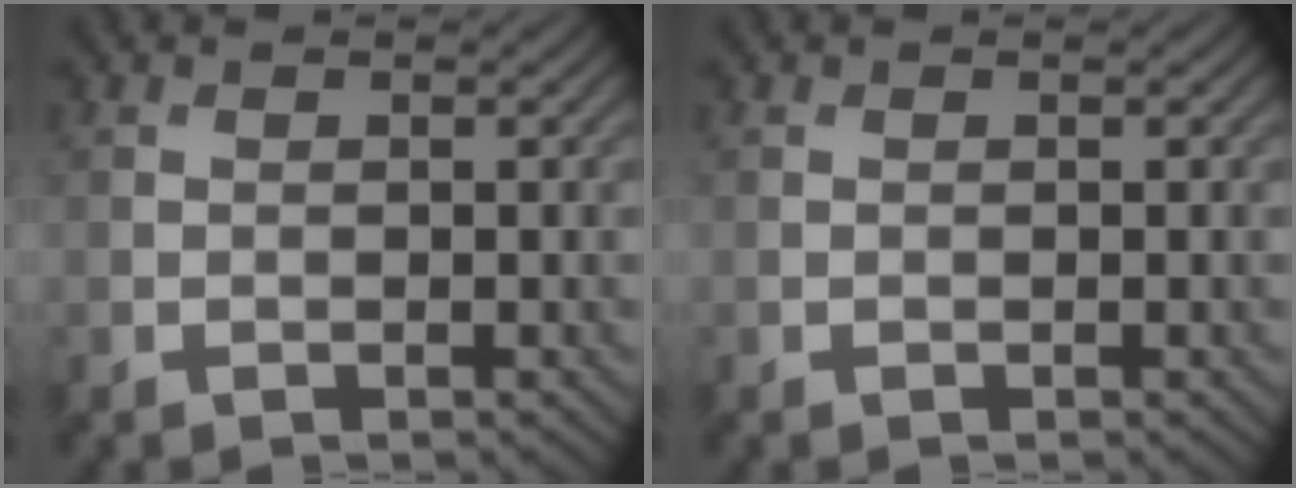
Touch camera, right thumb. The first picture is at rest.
{"total": 0.0}